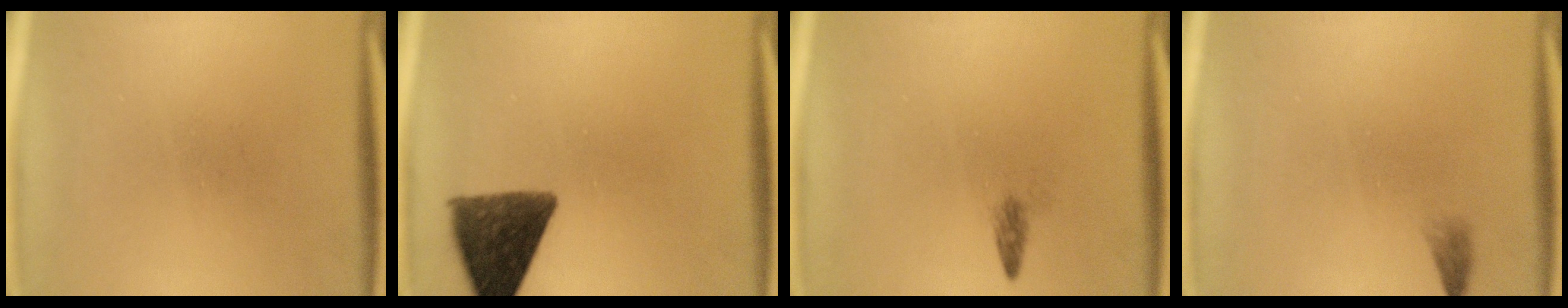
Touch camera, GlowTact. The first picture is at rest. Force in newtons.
{"total": 11.0}
{"total": 1.1}
{"total": 1.1}